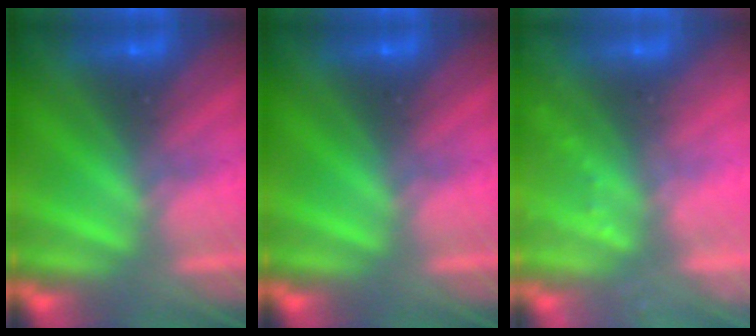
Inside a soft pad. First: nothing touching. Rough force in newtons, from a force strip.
{"total": 0.0}
{"total": 2.3}